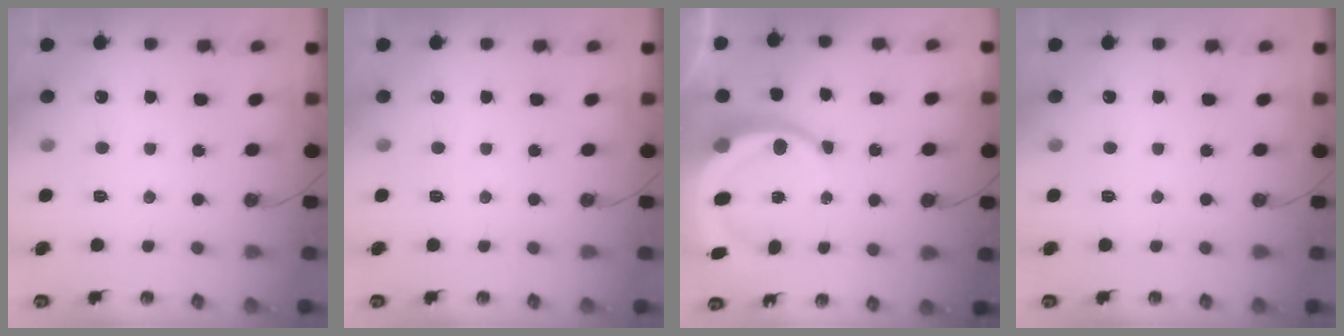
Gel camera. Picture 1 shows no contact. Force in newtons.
{"total": 0.0}
{"total": 12.6, "press": 12.3, "slide": 2.6}
{"total": 0.0}